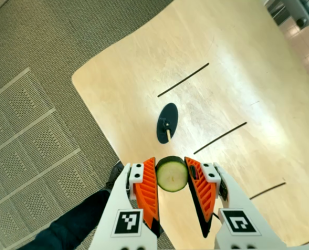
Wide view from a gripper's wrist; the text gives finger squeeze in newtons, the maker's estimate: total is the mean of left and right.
{"total": 8.8, "left": 8.7, "right": 8.9}